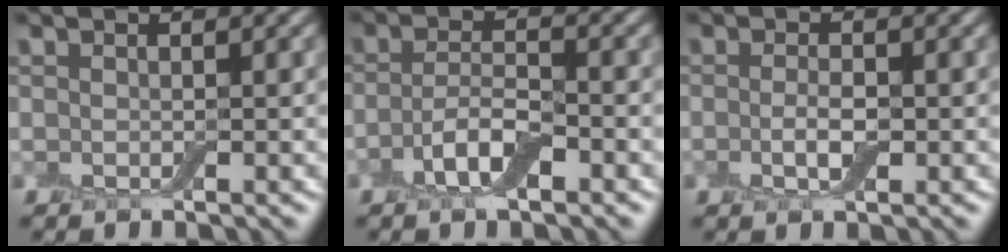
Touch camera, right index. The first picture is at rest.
{"total": 3.4, "force": [-1.5, 1.2, 2.8], "torque": [-0.060, 0.002, -0.034]}
{"total": 2.0, "force": [-0.3, 0.8, 1.8], "torque": [-0.040, -0.004, -0.009]}